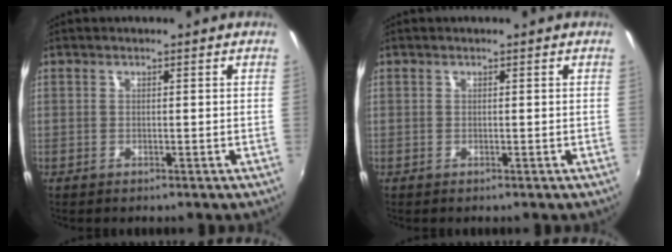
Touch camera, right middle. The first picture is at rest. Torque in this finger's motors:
{"motor_torque": [-0.08, 0.07, -0.02, -0.01]}